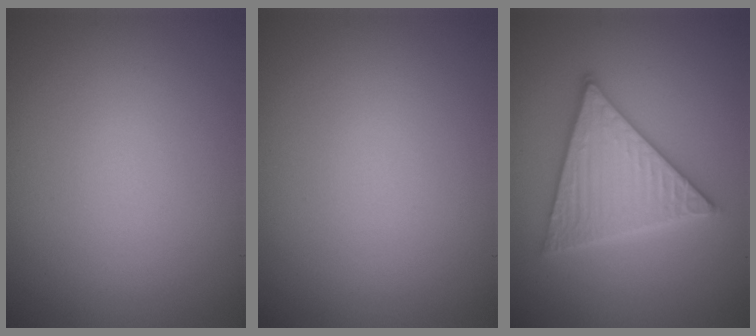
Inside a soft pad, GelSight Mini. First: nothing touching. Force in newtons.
{"total": 0.0}
{"total": 5.6, "press": 5.5, "slide": 0.7}